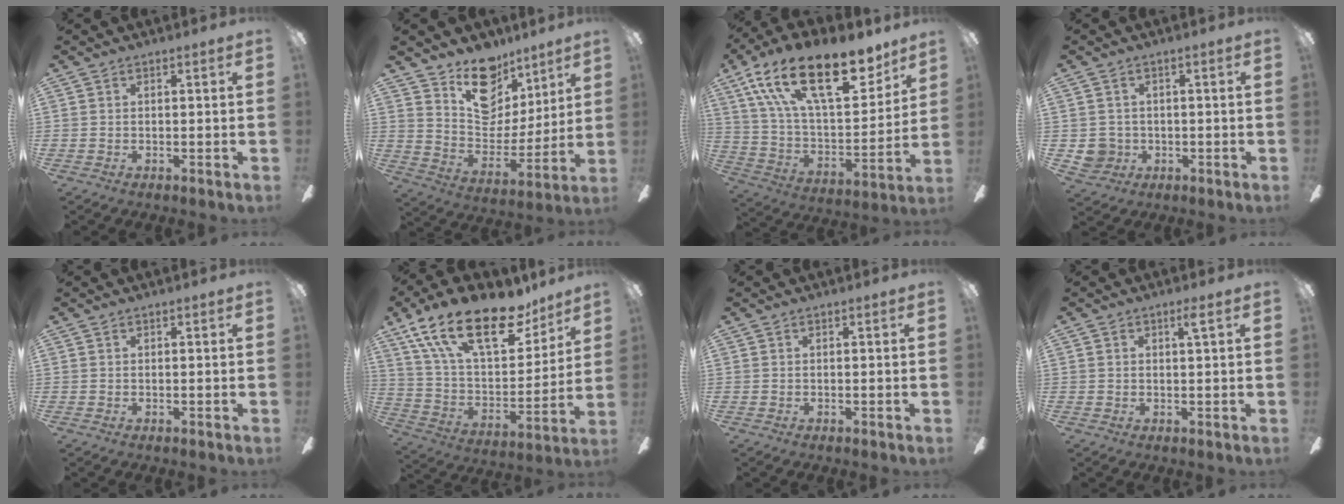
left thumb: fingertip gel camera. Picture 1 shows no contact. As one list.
[{"total": 16.1, "force": [10.9, 10.1, 6.3], "torque": [-0.096, -0.075, 0.201]}, {"total": 26.7, "force": [16.6, 11.2, 17.7], "torque": [-0.314, -0.096, 0.285]}, {"total": 4.1, "force": [-0.2, 4.0, 0.6], "torque": [-0.018, 0.006, -0.003]}, {"total": 0.0}, {"total": 24.8, "force": [16.3, 10.7, 15.3], "torque": [-0.267, -0.096, 0.281]}, {"total": 0.0}, {"total": 1.9, "force": [1.0, 0.2, 1.6], "torque": [-0.027, -0.001, 0.013]}]